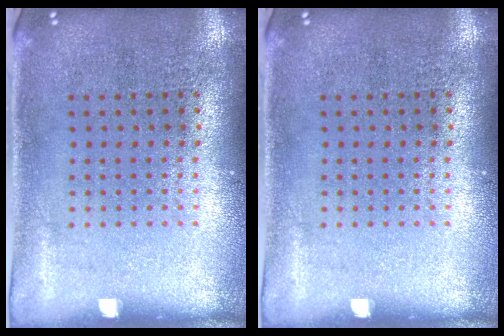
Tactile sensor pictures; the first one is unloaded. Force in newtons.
{"total": 0.0}